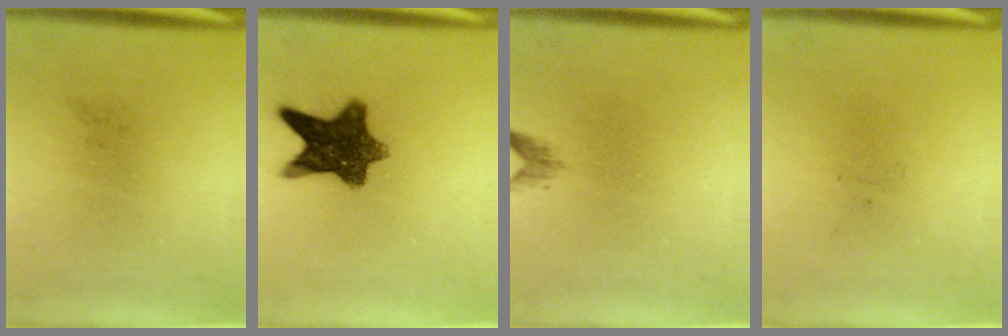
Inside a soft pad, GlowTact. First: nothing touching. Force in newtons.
{"total": 10.2}
{"total": 1.1}
{"total": 0.0}